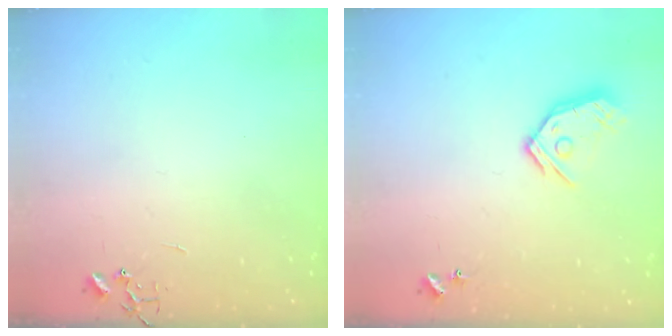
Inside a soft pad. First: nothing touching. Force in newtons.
{"total": 12.2, "press": 12.1, "slide": 1.5}